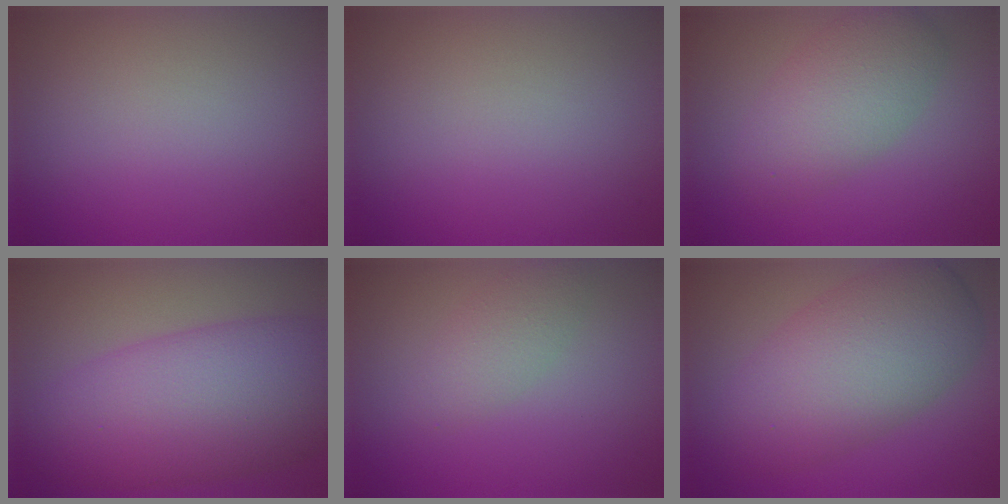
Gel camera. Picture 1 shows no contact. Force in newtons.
{"total": 0.0}
{"total": 4.5, "press": 4.5, "slide": 0.1}
{"total": 10.7, "press": 10.7, "slide": 0.4}
{"total": 2.1, "press": 2.1, "slide": 0.0}
{"total": 8.2, "press": 8.2, "slide": 0.3}